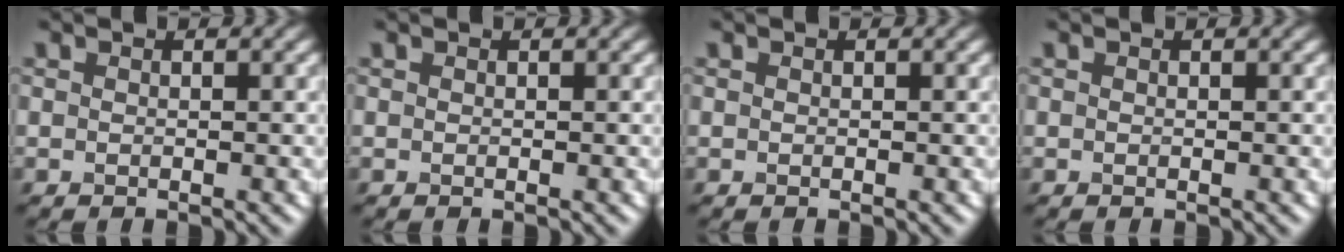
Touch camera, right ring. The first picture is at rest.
{"total": 0.0}
{"total": 0.0}
{"total": 0.0}